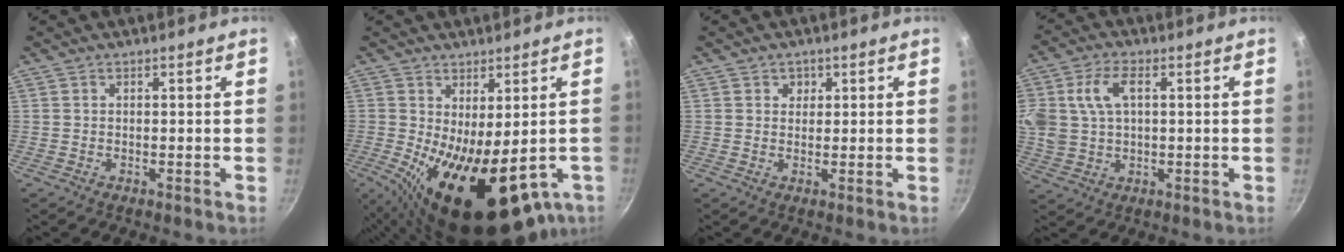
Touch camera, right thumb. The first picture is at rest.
{"total": 17.7, "force": [-4.6, 7.5, 15.3], "torque": [-0.206, -0.022, -0.046]}
{"total": 2.0, "force": [0.8, 1.8, 0.5], "torque": [0.007, -0.003, 0.010]}
{"total": 12.5, "force": [2.8, 8.3, 8.9], "torque": [-0.191, 0.018, 0.054]}